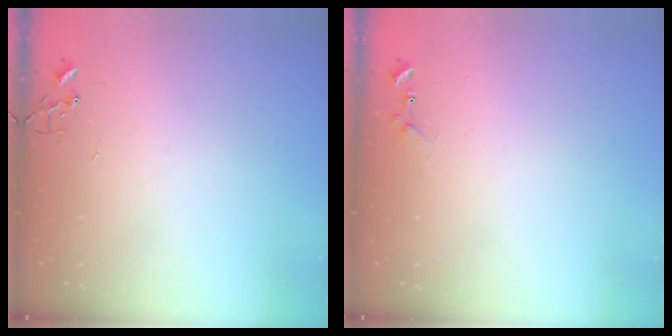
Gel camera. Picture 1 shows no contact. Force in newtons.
{"total": 7.1, "press": 7.0, "slide": 0.5}